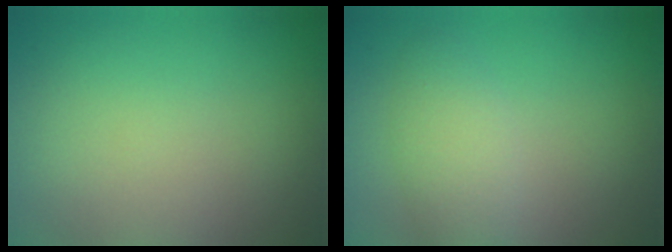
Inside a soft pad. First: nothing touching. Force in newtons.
{"total": 2.9, "press": 2.9, "slide": 0.1}